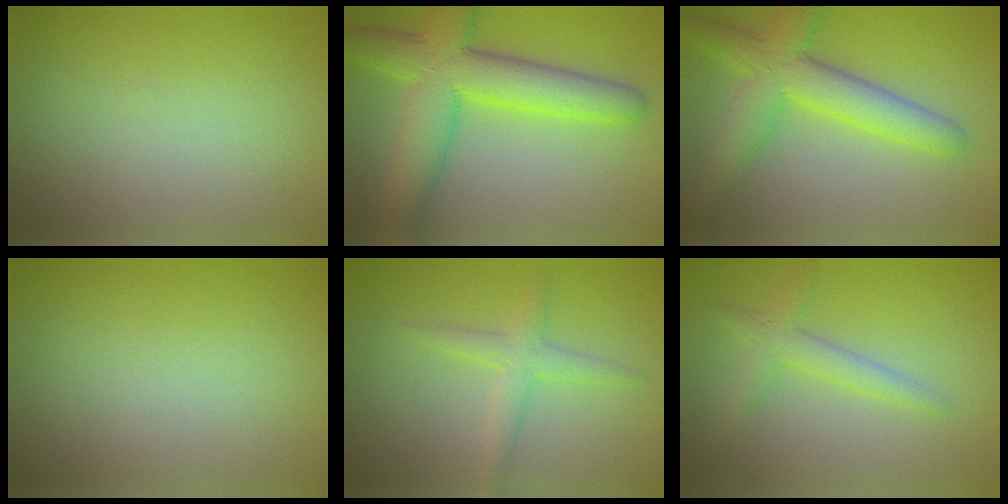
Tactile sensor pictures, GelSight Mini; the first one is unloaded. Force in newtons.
{"total": 9.0, "press": 9.0, "slide": 0.5}
{"total": 6.8, "press": 6.8, "slide": 0.2}
{"total": 0.0}
{"total": 2.3, "press": 2.3, "slide": 0.0}
{"total": 2.6, "press": 2.6, "slide": 0.2}